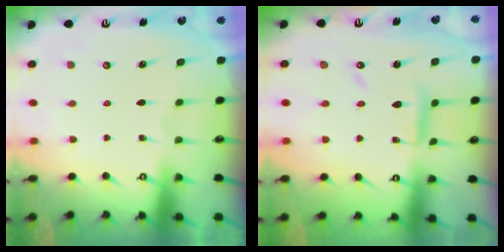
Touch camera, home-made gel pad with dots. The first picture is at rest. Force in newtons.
{"total": 8.5, "press": 8.4, "slide": 0.6}